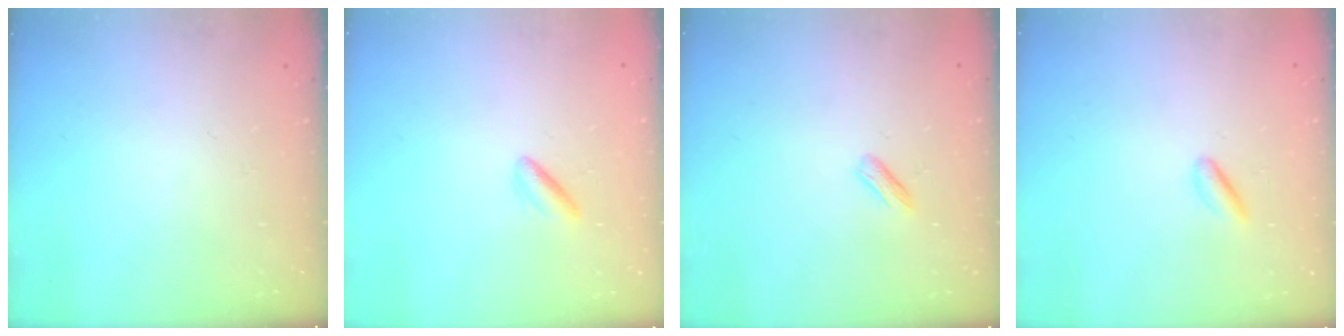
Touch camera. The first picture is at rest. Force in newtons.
{"total": 2.9, "press": 2.7, "slide": 1.1}
{"total": 2.4, "press": 2.3, "slide": 0.8}
{"total": 2.2, "press": 2.1, "slide": 0.7}